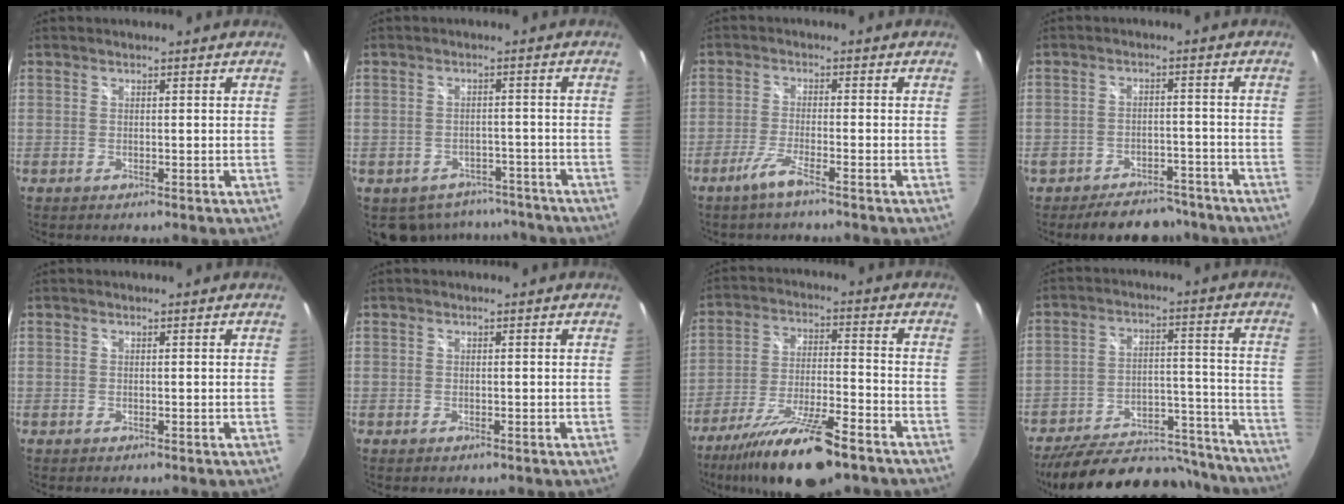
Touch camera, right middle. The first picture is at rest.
{"total": 10.1, "force": [-7.5, 6.1, 2.8], "torque": [-0.067, 0.010, -0.081]}
{"total": 4.3, "force": [-3.1, -0.1, 2.9], "torque": [-0.071, -0.005, -0.061]}
{"total": 10.6, "force": [-8.8, 4.9, 3.3], "torque": [-0.076, 0.006, -0.110]}
{"total": 0.0}
{"total": 0.0}
{"total": 18.1, "force": [-13.7, 3.8, 11.3], "torque": [-0.220, -0.037, -0.230]}
{"total": 26.5, "force": [-22.8, 9.2, 9.9], "torque": [-0.172, 0.031, -0.284]}